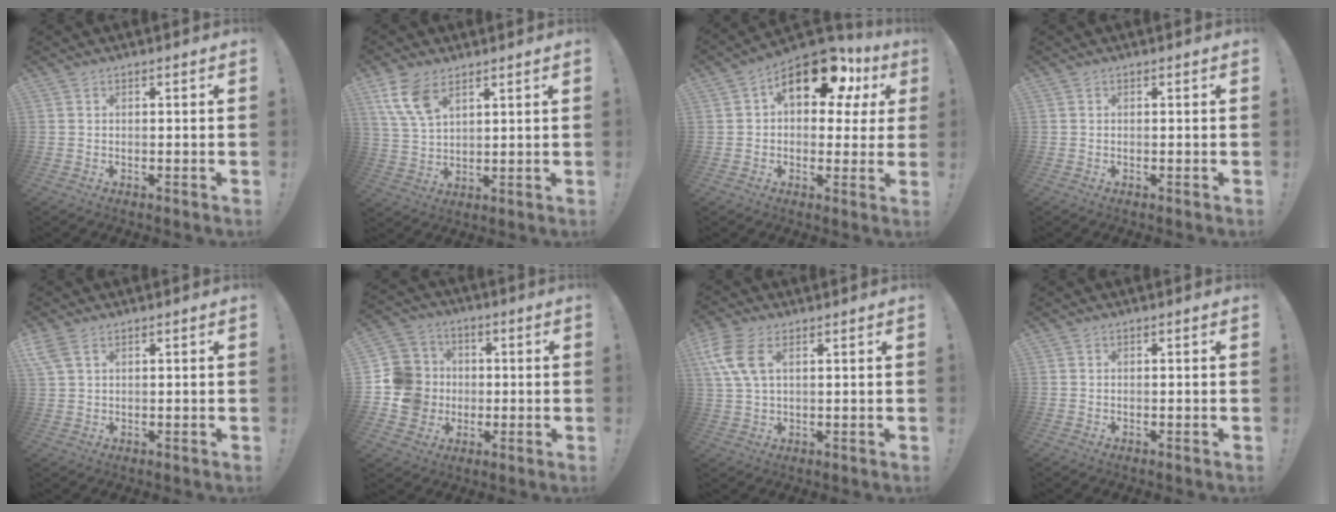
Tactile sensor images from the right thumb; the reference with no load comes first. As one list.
[{"total": 9.7, "force": [5.7, 5.1, 5.9], "torque": [-0.116, -0.020, 0.109]}, {"total": 15.8, "force": [6.9, 8.6, 11.3], "torque": [-0.155, -0.028, 0.117]}, {"total": 0.0}, {"total": 4.4, "force": [2.5, 2.1, 2.9], "torque": [-0.060, -0.002, 0.051]}, {"total": 13.4, "force": [-1.0, 12.5, 4.5], "torque": [-0.086, 0.017, -0.011]}, {"total": 9.1, "force": [3.6, 4.6, 6.9], "torque": [-0.149, -0.004, 0.070]}, {"total": 0.0}]